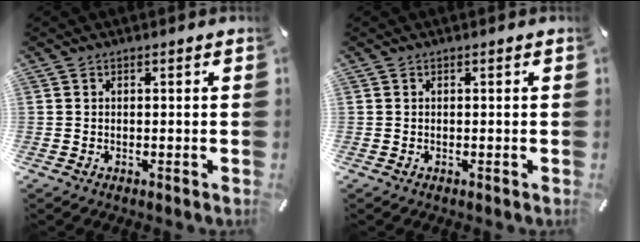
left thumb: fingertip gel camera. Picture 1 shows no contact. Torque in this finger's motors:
{"motor_torque": [-0.10, -0.08, 0.00, 0.00, 0.00]}